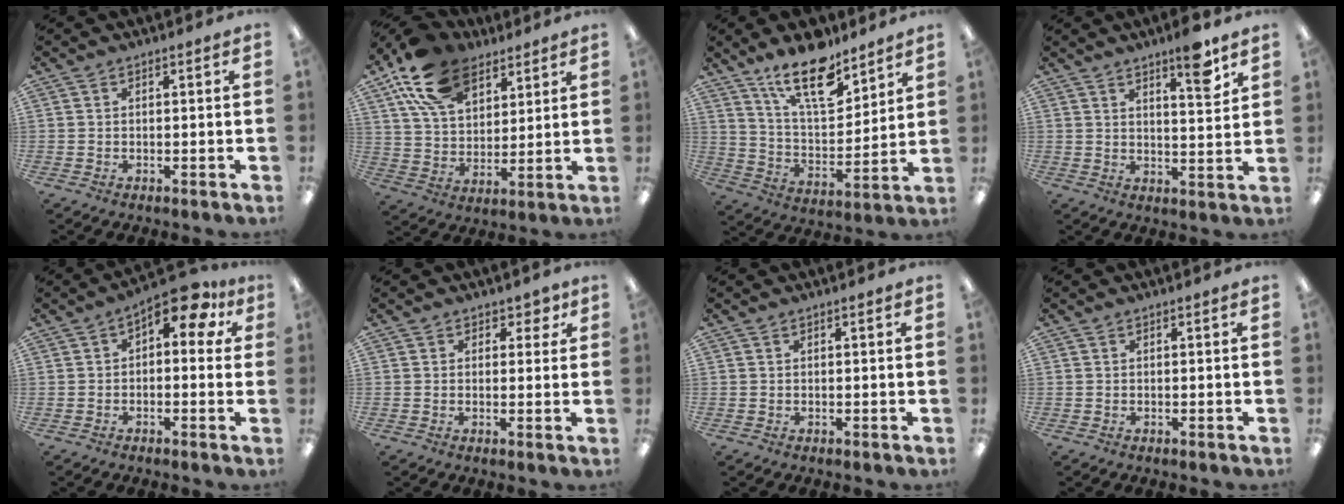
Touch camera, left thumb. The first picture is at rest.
{"total": 17.6, "force": [10.6, 10.3, 9.5], "torque": [-0.180, -0.029, 0.199]}
{"total": 17.0, "force": [12.3, 6.4, 9.8], "torque": [-0.155, -0.073, 0.209]}
{"total": 8.0, "force": [5.7, 1.6, 5.3], "torque": [-0.062, -0.038, 0.088]}
{"total": 9.0, "force": [4.0, 4.1, 6.9], "torque": [-0.090, -0.021, 0.060]}
{"total": 2.8, "force": [1.5, 2.2, 0.9], "torque": [0.005, -0.002, 0.022]}
{"total": 0.0}
{"total": 0.0}